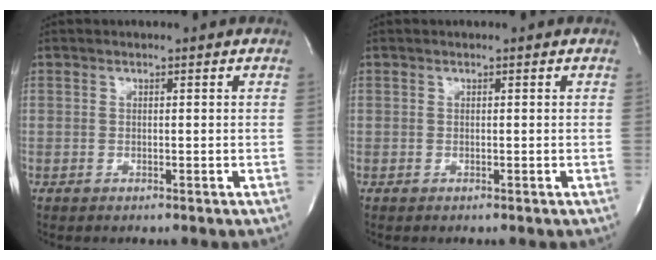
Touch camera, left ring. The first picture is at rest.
{"total": 0.0}